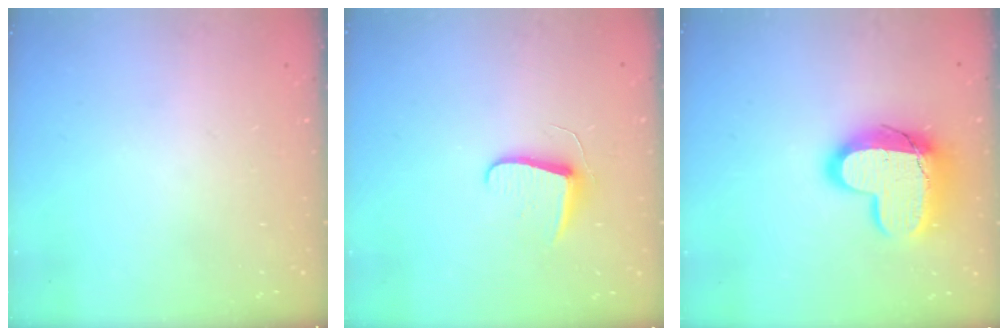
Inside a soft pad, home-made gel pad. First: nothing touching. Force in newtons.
{"total": 7.1, "press": 7.1, "slide": 0.7}
{"total": 15.8, "press": 15.7, "slide": 1.0}